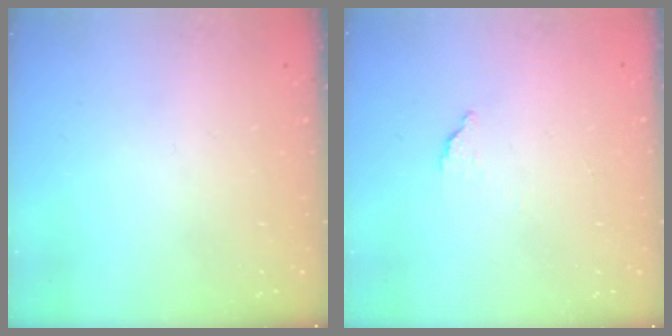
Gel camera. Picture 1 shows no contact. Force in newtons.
{"total": 2.0, "press": 2.0, "slide": 0.1}